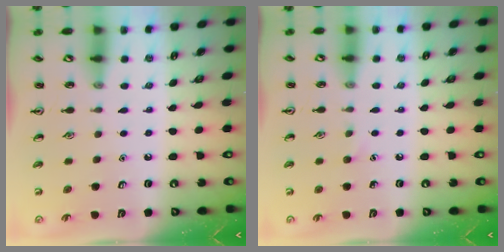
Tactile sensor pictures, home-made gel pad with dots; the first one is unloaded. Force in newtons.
{"total": 3.6, "press": 3.4, "slide": 1.1}